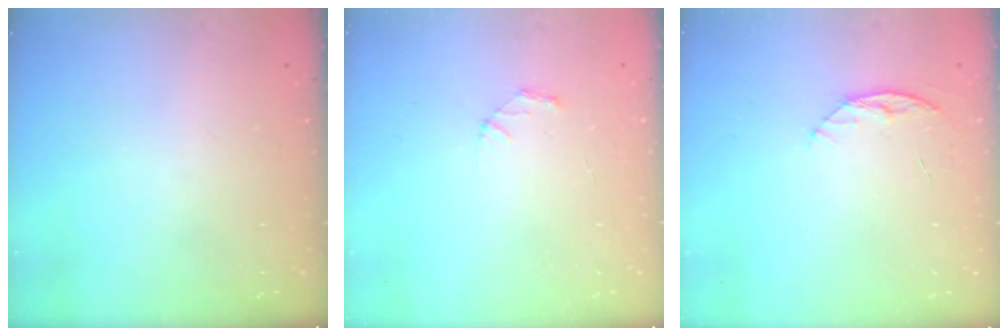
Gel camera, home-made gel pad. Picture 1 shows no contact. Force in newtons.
{"total": 2.1, "press": 2.1, "slide": 0.2}
{"total": 5.6, "press": 5.6, "slide": 0.6}